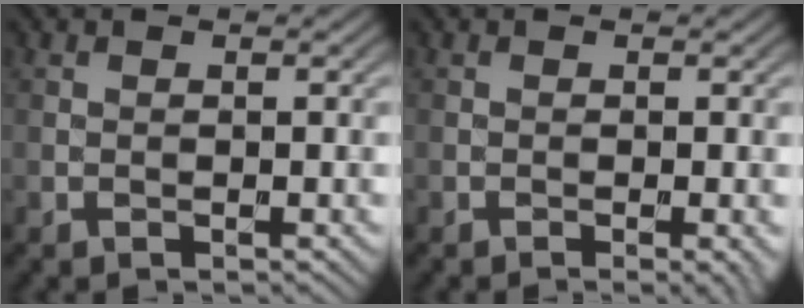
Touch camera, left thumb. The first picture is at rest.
{"total": 1.4, "force": [-0.5, 0.1, 1.3], "torque": [-0.017, -0.002, -0.008]}